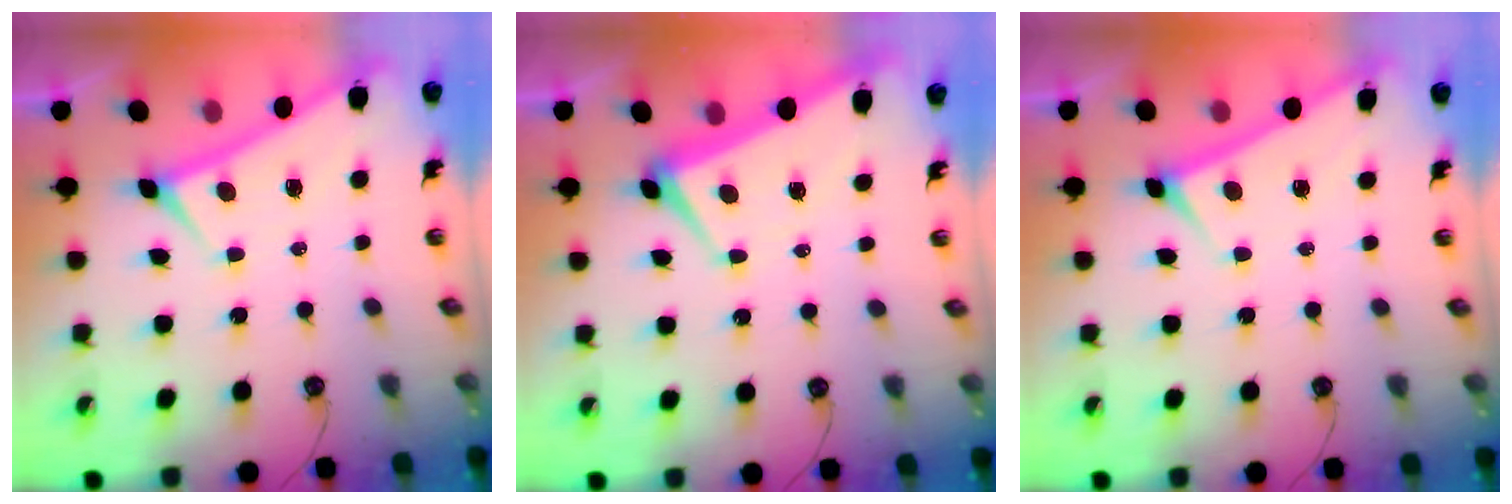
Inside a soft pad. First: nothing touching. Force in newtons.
{"total": 1.1, "press": 0.6, "slide": 0.9}
{"total": 3.3, "press": 3.3, "slide": 0.3}